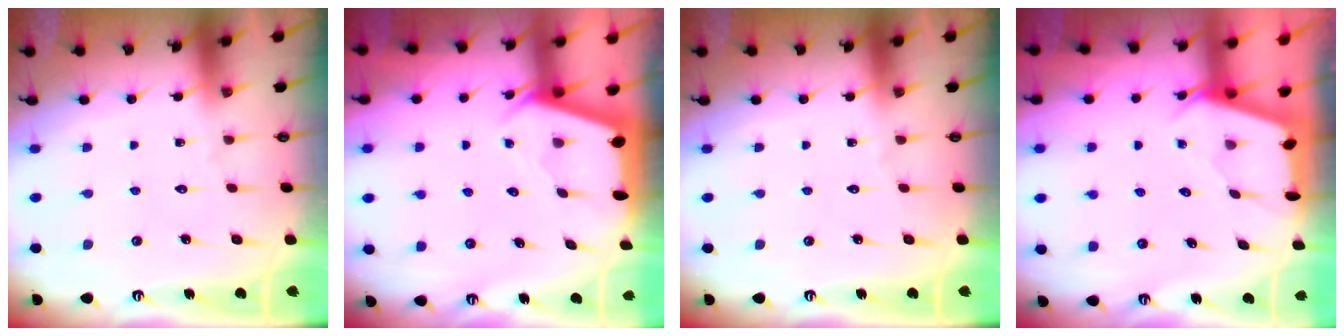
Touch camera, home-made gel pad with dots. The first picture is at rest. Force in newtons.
{"total": 2.5, "press": 2.4, "slide": 0.3}
{"total": 0.0}
{"total": 2.5, "press": 2.5, "slide": 0.3}